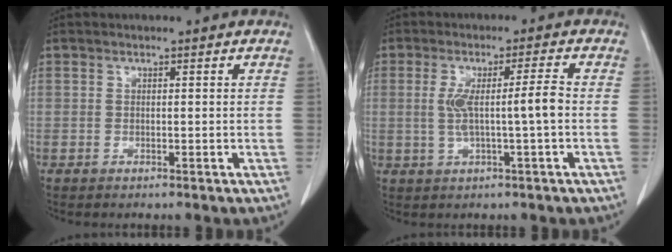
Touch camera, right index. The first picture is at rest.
{"total": 6.0, "force": [-0.3, -0.5, 6.0], "torque": [-0.110, 0.007, 0.000]}